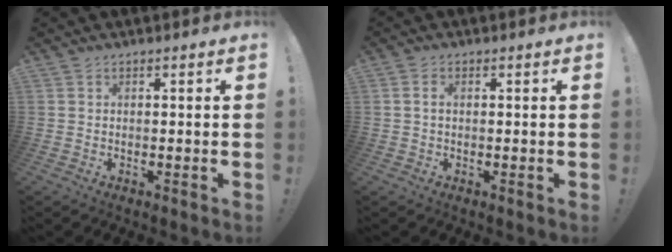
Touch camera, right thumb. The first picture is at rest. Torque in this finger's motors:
{"motor_torque": [0.02, -0.14, 0.03, -0.02, 0.02]}